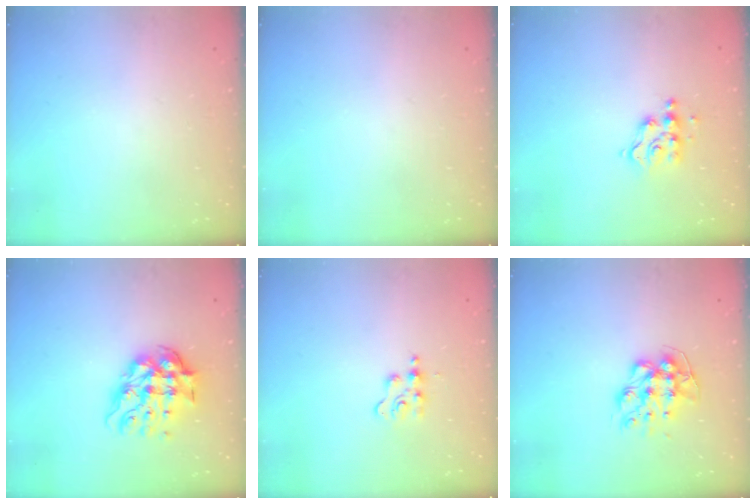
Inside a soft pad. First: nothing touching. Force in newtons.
{"total": 0.0}
{"total": 6.3, "press": 6.3, "slide": 0.2}
{"total": 12.4, "press": 12.4, "slide": 1.1}
{"total": 3.3, "press": 3.3, "slide": 0.4}
{"total": 10.0, "press": 9.9, "slide": 0.7}